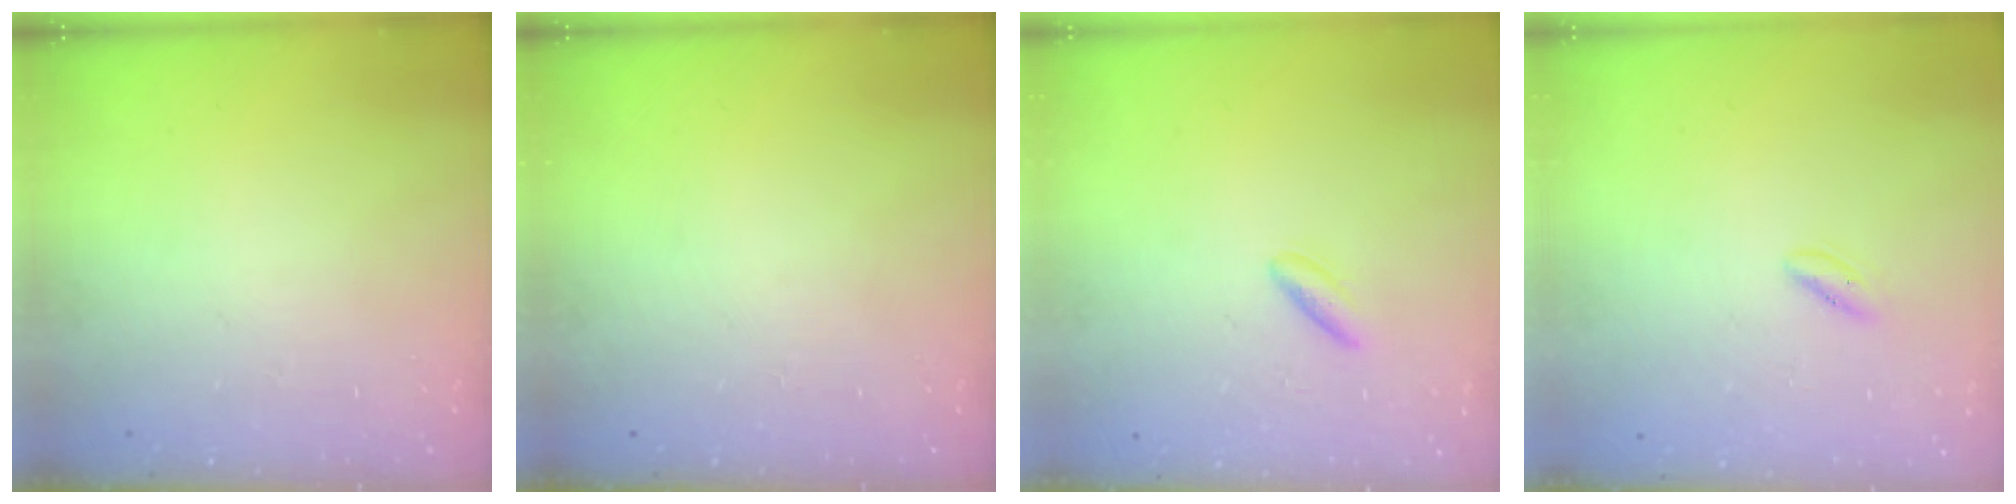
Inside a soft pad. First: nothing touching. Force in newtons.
{"total": 0.0}
{"total": 2.5, "press": 2.2, "slide": 1.2}
{"total": 1.7, "press": 1.4, "slide": 0.9}